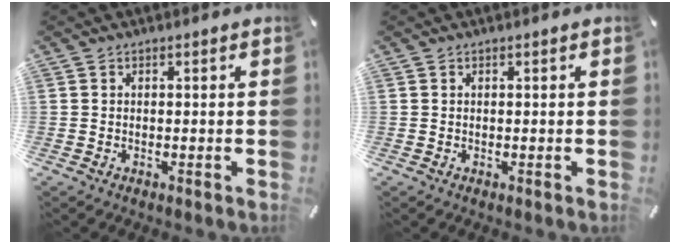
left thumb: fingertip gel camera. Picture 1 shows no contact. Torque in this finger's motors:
{"motor_torque": [-0.18, 0.03, 0.07, -0.01, 0.00]}